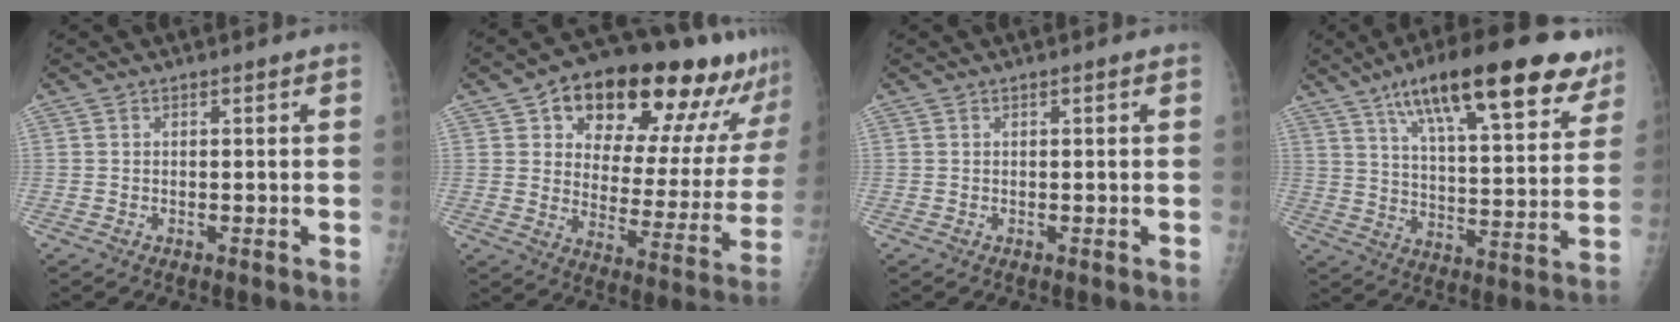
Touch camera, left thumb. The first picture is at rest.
{"total": 24.7, "force": [15.9, 11.4, 15.1], "torque": [-0.167, -0.046, 0.223]}
{"total": 0.0}
{"total": 24.2, "force": [15.0, 7.3, 17.5], "torque": [-0.229, -0.034, 0.230]}